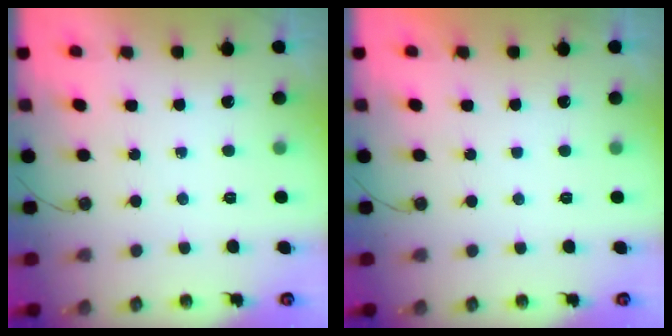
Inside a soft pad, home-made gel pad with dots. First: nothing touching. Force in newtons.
{"total": 0.0}